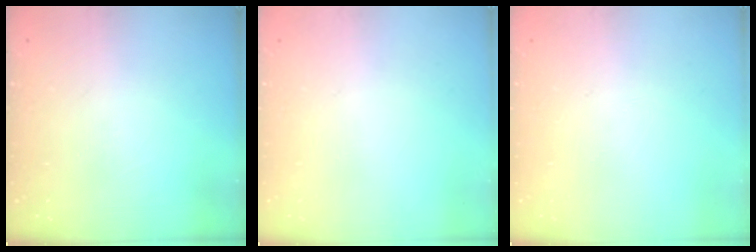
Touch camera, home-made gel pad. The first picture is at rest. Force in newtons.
{"total": 0.0}
{"total": 0.0}